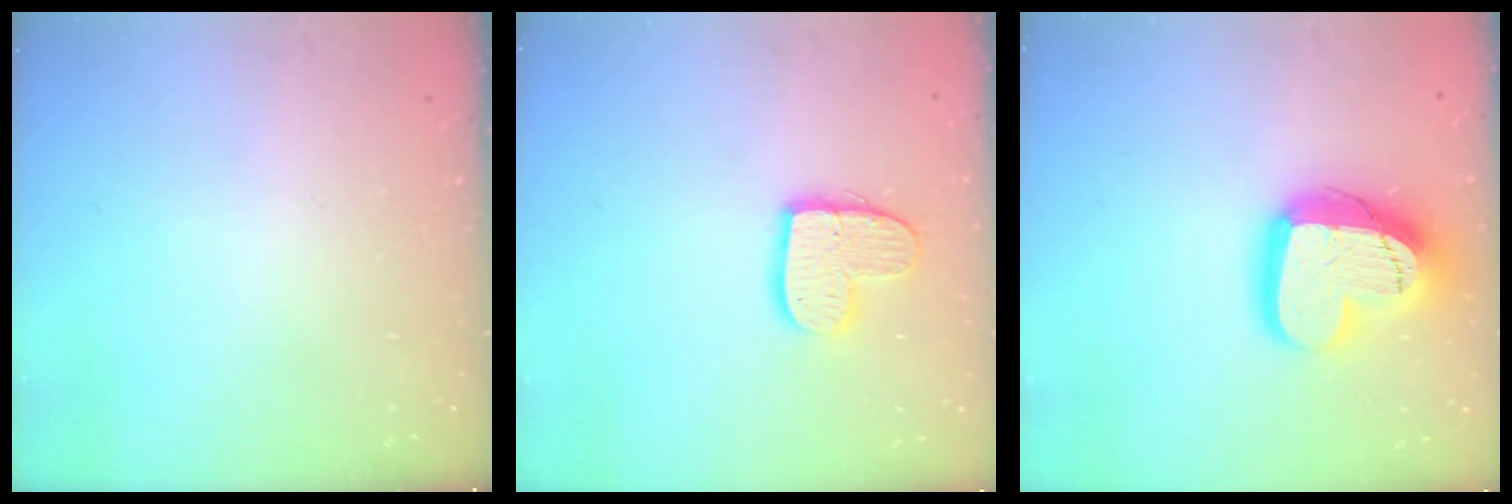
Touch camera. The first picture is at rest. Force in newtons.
{"total": 12.2, "press": 12.1, "slide": 1.1}
{"total": 19.5, "press": 19.4, "slide": 1.4}